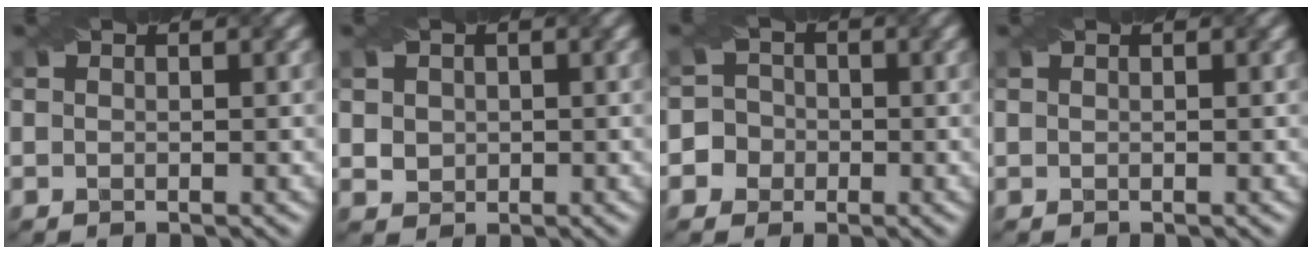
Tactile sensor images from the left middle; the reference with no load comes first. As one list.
[{"total": 1.9, "force": [0.6, 1.7, 0.7], "torque": [-0.014, 0.012, 0.019]}, {"total": 4.5, "force": [-1.6, 4.2, 0.4], "torque": [0.010, 0.016, -0.050]}, {"total": 0.0}]